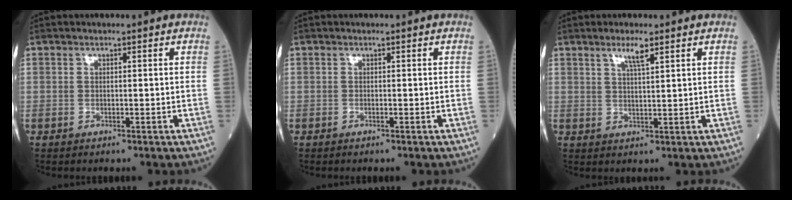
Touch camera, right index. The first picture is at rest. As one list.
[{"total": 0.0}, {"total": 3.2, "force": [2.1, 0.1, 2.4], "torque": [-0.050, -0.002, 0.038]}]